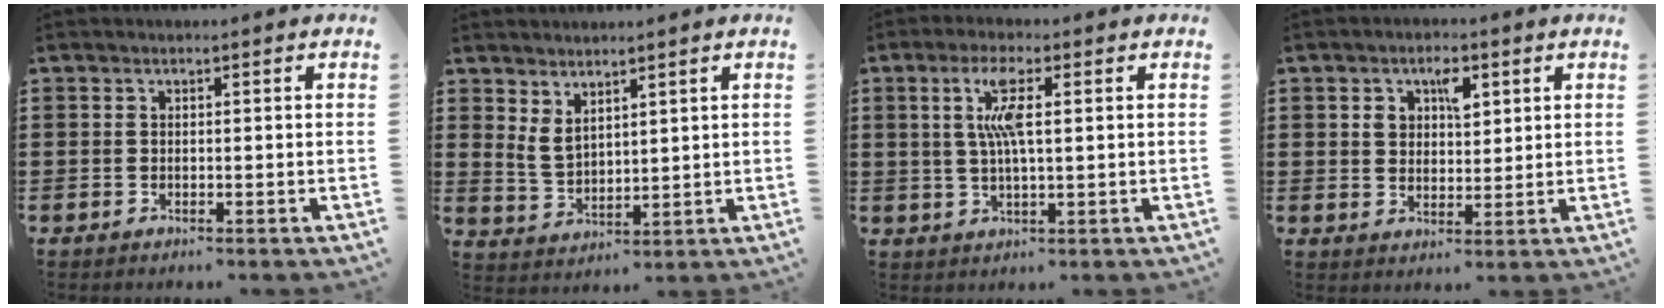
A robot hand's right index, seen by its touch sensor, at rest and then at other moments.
{"total": 3.1, "force": [2.3, 1.1, 1.6], "torque": [-0.040, 0.002, 0.045]}
{"total": 6.1, "force": [1.5, 1.1, 5.8], "torque": [-0.124, 0.003, 0.019]}
{"total": 4.1, "force": [1.9, 2.4, 2.7], "torque": [-0.044, 0.006, 0.029]}